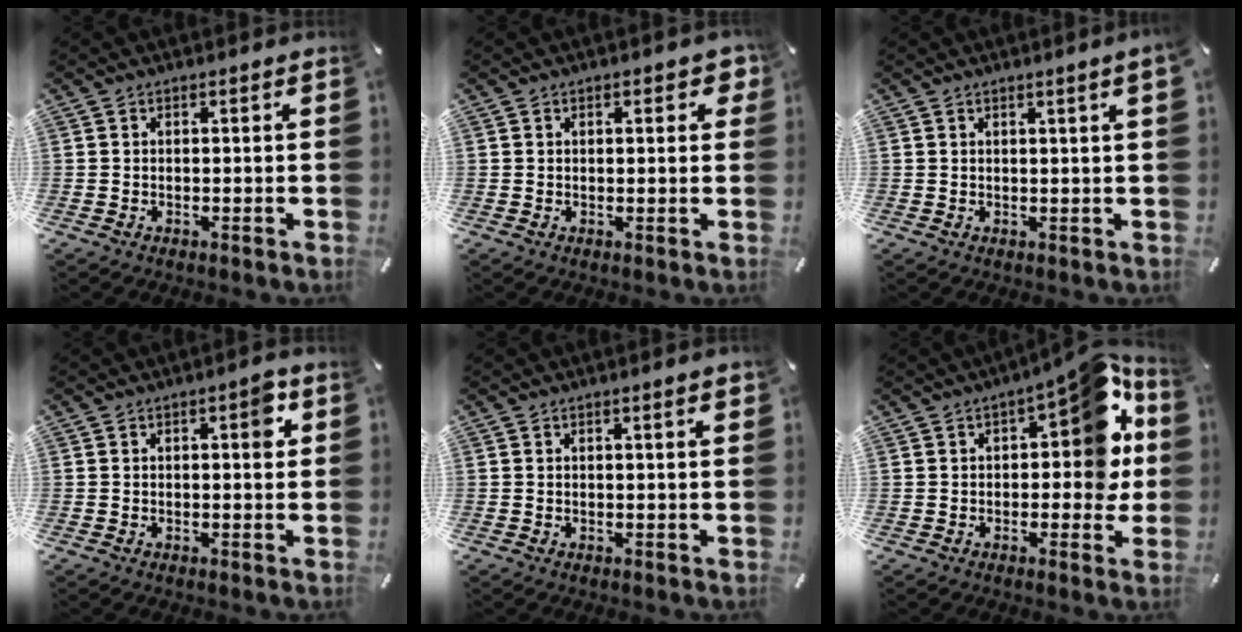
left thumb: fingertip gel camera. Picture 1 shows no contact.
{"total": 2.7, "force": [1.0, 1.7, 1.9], "torque": [-0.016, 0.000, 0.011]}
{"total": 2.4, "force": [1.2, -0.1, 2.1], "torque": [-0.039, -0.001, 0.019]}
{"total": 4.1, "force": [1.3, 1.6, 3.6], "torque": [-0.035, -0.007, 0.010]}
{"total": 2.0, "force": [0.9, 0.2, 1.8], "torque": [-0.035, 0.001, 0.014]}
{"total": 15.3, "force": [3.8, 7.3, 12.9], "torque": [-0.145, -0.023, 0.058]}